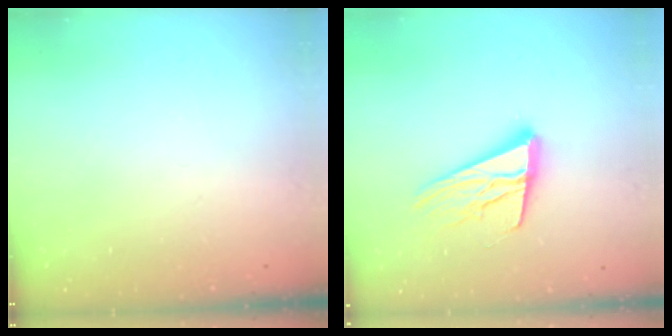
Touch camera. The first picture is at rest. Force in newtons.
{"total": 15.9, "press": 15.6, "slide": 2.7}